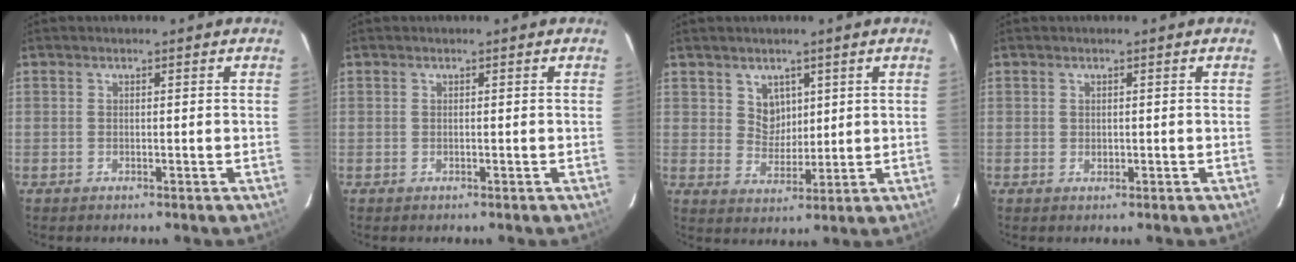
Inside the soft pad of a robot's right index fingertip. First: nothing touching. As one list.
[{"total": 0.0}, {"total": 4.8, "force": [2.3, 4.0, 1.2], "torque": [-0.016, 0.005, 0.050]}, {"total": 0.6, "force": [0.2, 0.6, 0.2], "torque": [-0.001, 0.001, 0.004]}]